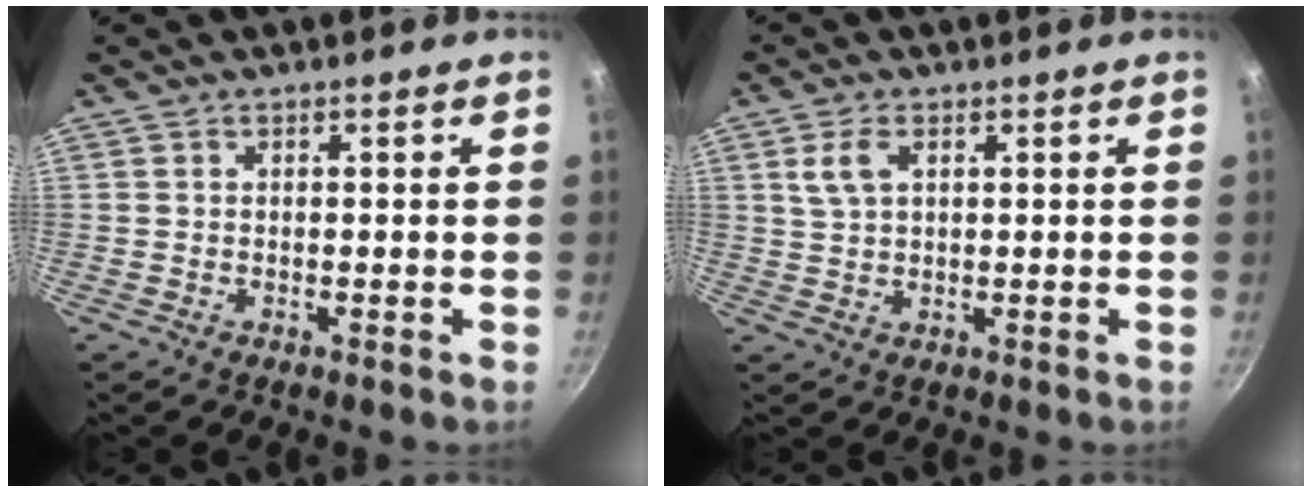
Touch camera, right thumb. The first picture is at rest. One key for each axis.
{"total": 4.5, "fx": 1.7, "fy": 2.5, "fz": 3.3, "tx": -0.059, "ty": 0.002, "tz": 0.034}